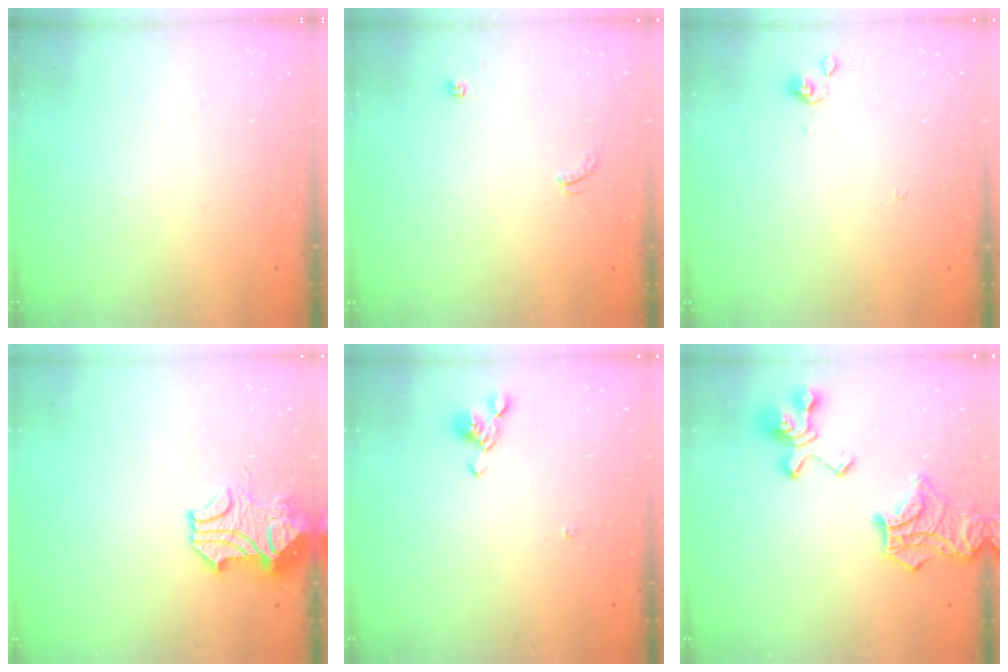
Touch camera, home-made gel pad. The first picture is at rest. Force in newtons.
{"total": 2.6, "press": 2.6, "slide": 0.3}
{"total": 0.0}
{"total": 3.5, "press": 3.4, "slide": 1.0}
{"total": 2.5, "press": 2.4, "slide": 0.7}
{"total": 16.7, "press": 16.4, "slide": 3.4}